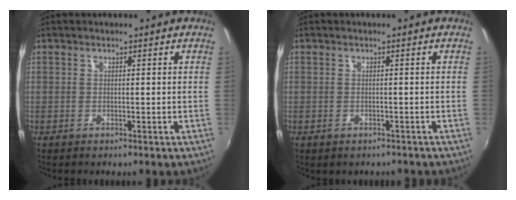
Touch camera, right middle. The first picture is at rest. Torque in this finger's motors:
{"motor_torque": [0.98, -1.16, 0.11, 0.05]}